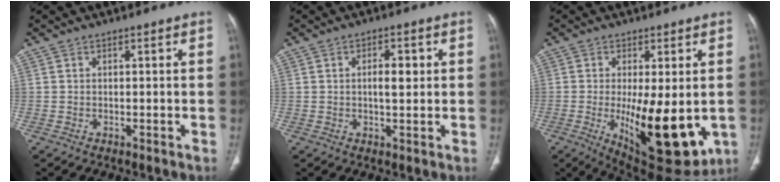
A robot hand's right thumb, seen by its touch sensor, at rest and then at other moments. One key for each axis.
{"total": 4.1, "fx": 0.7, "fy": 1.7, "fz": 3.6, "tx": -0.053, "ty": -0.001, "tz": 0.011}
{"total": 16.7, "fx": -2.8, "fy": 6.2, "fz": 15.2, "tx": -0.227, "ty": -0.033, "tz": -0.023}